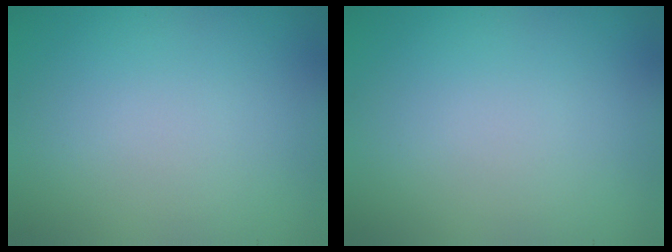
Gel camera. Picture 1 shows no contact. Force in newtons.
{"total": 0.0}